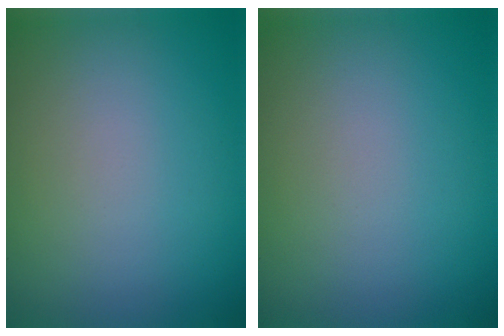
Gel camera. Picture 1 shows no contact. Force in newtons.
{"total": 0.0}